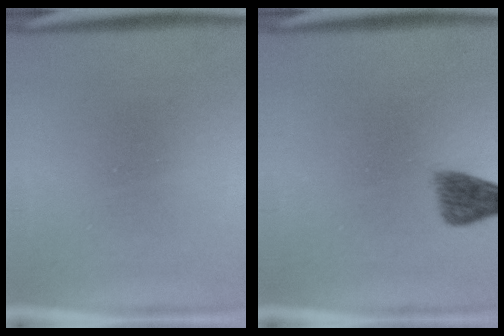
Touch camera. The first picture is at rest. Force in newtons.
{"total": 2.7}